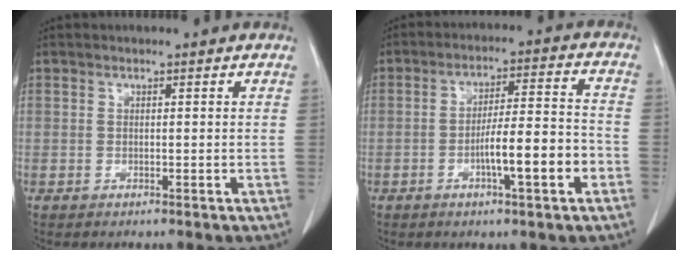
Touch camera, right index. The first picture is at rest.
{"total": 10.0, "force": [-3.7, 1.1, 9.2], "torque": [-0.151, 0.014, -0.056]}